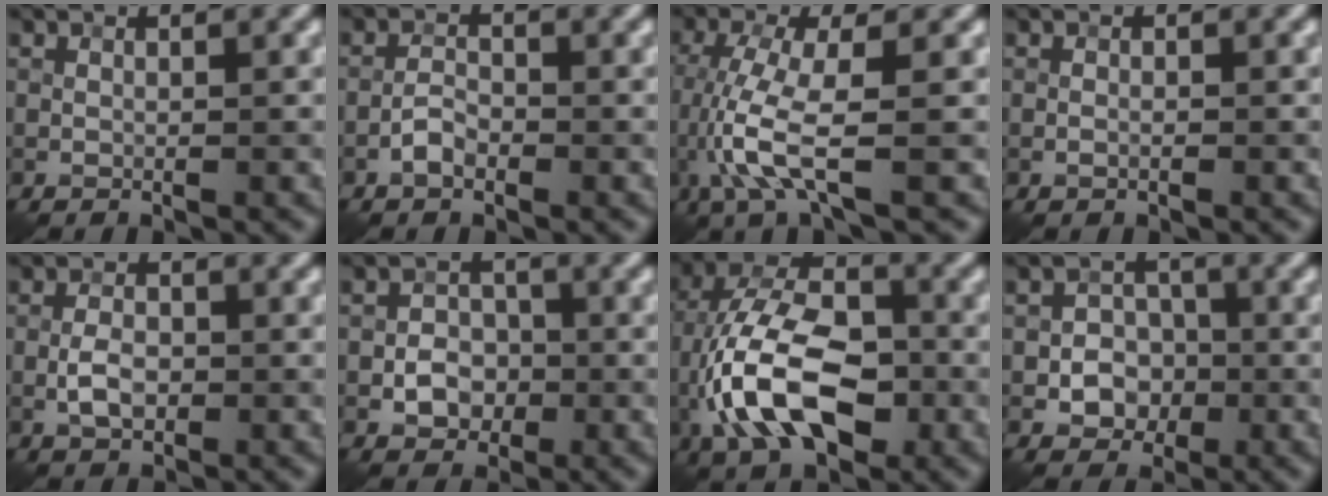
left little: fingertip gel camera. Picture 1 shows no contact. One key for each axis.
{"total": 1.8, "fx": -1.0, "fy": 0.9, "fz": 1.2, "tx": -0.020, "ty": 0.005, "tz": -0.023}
{"total": 5.6, "fx": -1.6, "fy": 1.2, "fz": 5.3, "tx": -0.128, "ty": -0.006, "tz": -0.032}
{"total": 0.7, "fx": -0.3, "fy": 0.3, "fz": 0.5, "tx": -0.010, "ty": -0.001, "tz": -0.005}
{"total": 2.6, "fx": -0.6, "fy": 1.5, "fz": 2.0, "tx": -0.038, "ty": 0.003, "tz": -0.015}
{"total": 3.0, "fx": -0.9, "fy": 2.4, "fz": 1.6, "tx": -0.018, "ty": 0.001, "tz": -0.019}
{"total": 11.5, "fx": -3.1, "fy": 6.3, "fz": 9.2, "tx": -0.190, "ty": 0.006, "tz": -0.067}
{"total": 3.8, "fx": -1.1, "fy": 3.1, "fz": 1.9, "tx": -0.006, "ty": 0.001, "tz": -0.026}